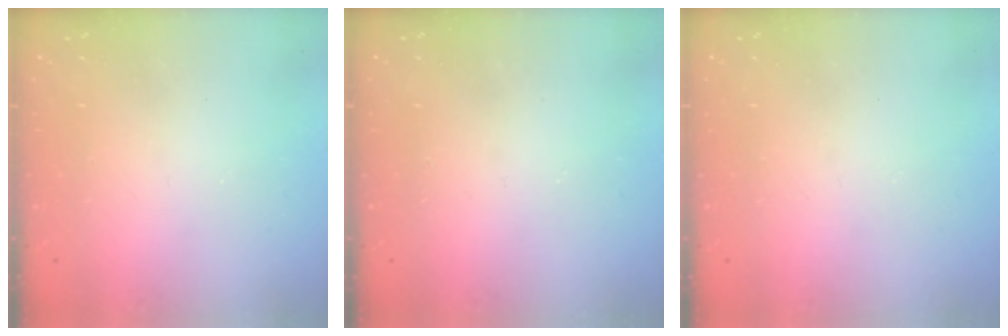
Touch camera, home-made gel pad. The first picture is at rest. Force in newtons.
{"total": 1.7, "press": 1.7, "slide": 0.2}
{"total": 0.0}